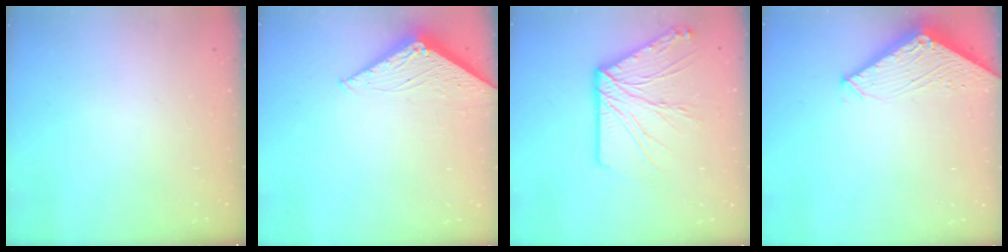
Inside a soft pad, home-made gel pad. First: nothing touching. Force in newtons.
{"total": 2.8, "press": 2.8, "slide": 0.2}
{"total": 16.4, "press": 16.4, "slide": 1.2}
{"total": 2.8, "press": 2.8, "slide": 0.3}